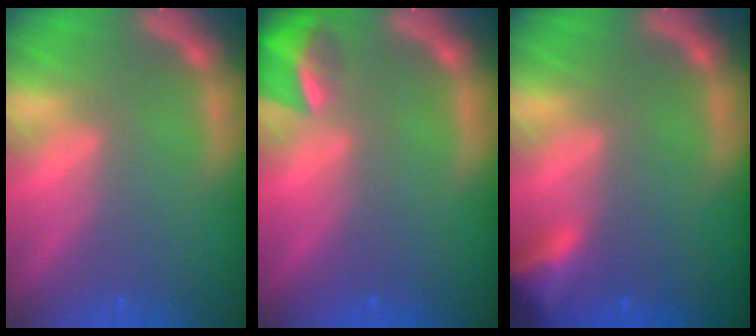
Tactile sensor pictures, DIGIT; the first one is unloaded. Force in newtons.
{"total": 3.9}
{"total": 3.5}